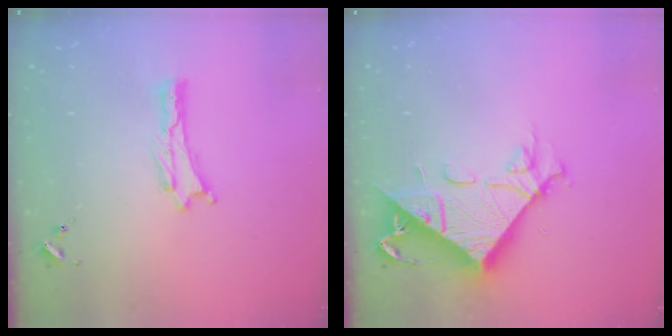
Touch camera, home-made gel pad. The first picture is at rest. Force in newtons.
{"total": 11.0, "press": 11.0, "slide": 1.1}